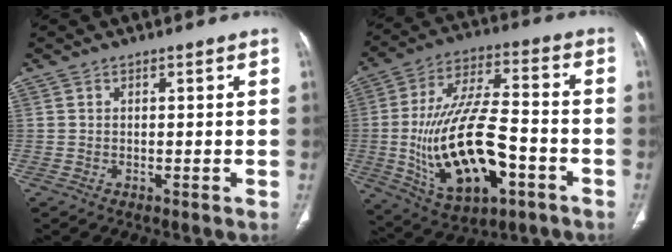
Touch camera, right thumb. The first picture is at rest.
{"total": 22.6, "force": [-5.8, 10.3, 19.3], "torque": [-0.361, 0.029, -0.086]}